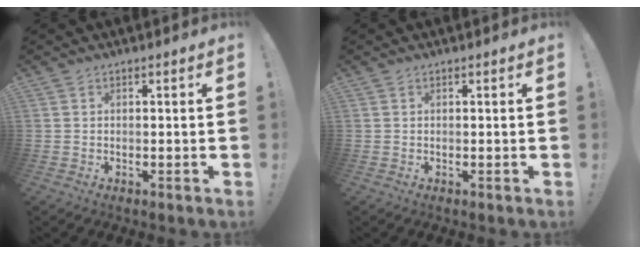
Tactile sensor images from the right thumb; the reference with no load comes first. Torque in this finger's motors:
{"motor_torque": [0.00, 0.03, 0.01, -0.04, 0.04]}